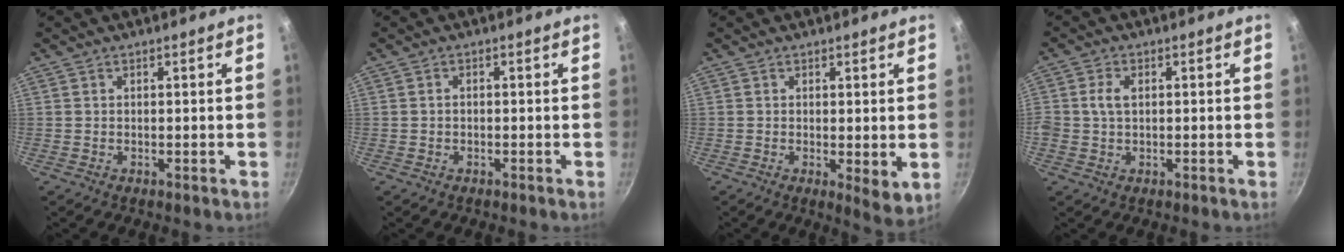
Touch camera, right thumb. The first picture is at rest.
{"total": 0.9, "force": [-0.2, 0.7, 0.5], "torque": [-0.009, 0.005, -0.003]}
{"total": 4.9, "force": [0.1, 1.9, 4.6], "torque": [-0.063, -0.020, 0.003]}
{"total": 3.5, "force": [0.5, 2.5, 2.5], "torque": [-0.041, 0.008, 0.006]}